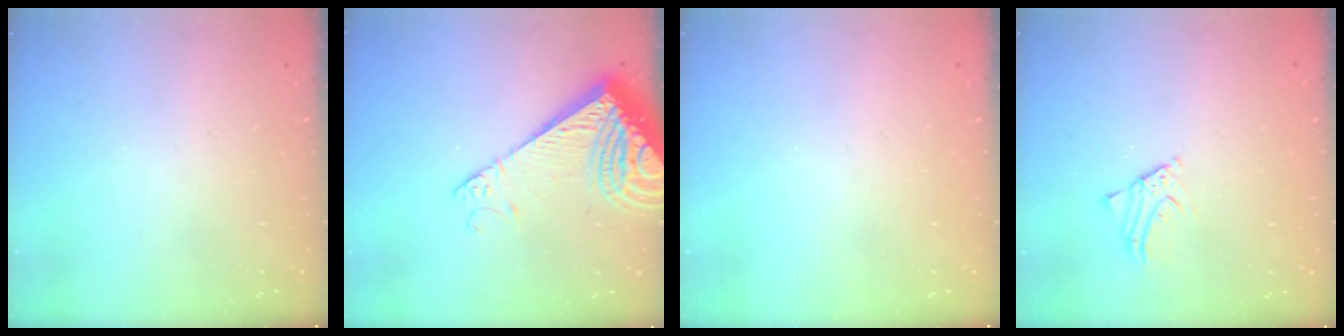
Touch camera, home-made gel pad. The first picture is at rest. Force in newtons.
{"total": 13.3, "press": 13.2, "slide": 1.8}
{"total": 0.0}
{"total": 2.4, "press": 2.4, "slide": 0.2}